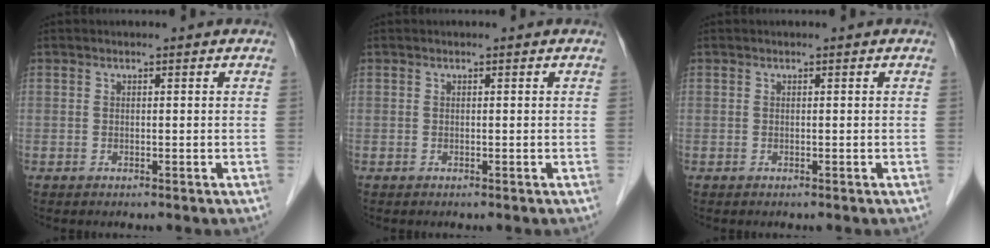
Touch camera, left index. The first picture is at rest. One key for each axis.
{"total": 0.0}
{"total": 0.0}